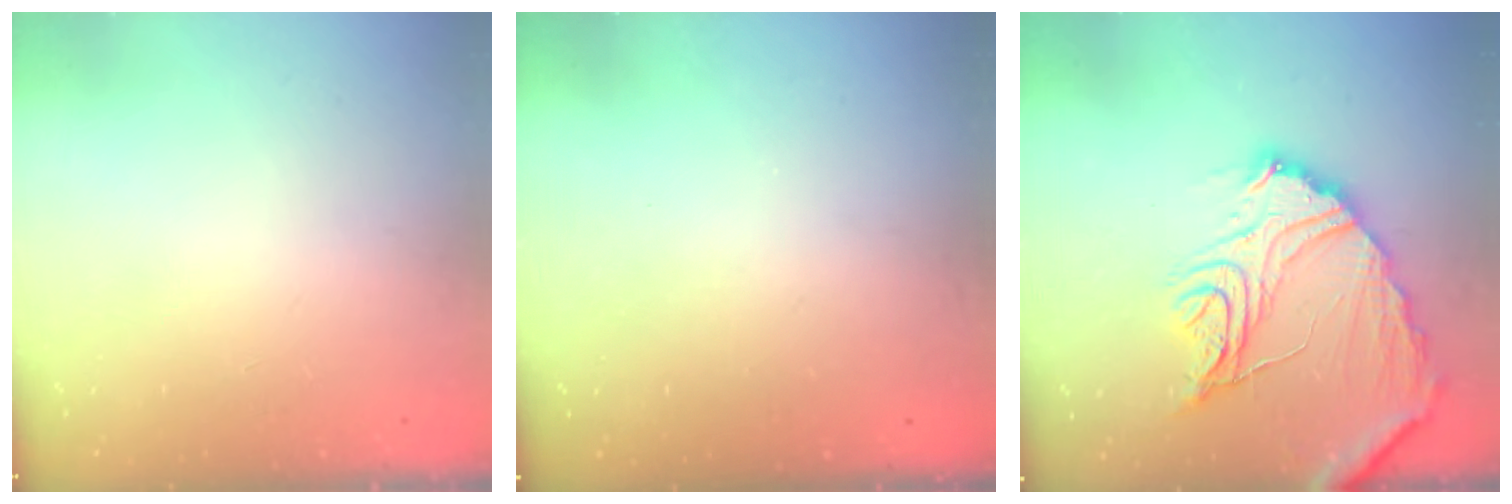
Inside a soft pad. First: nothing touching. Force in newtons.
{"total": 3.3, "press": 3.3, "slide": 0.1}
{"total": 20.3, "press": 20.2, "slide": 2.1}